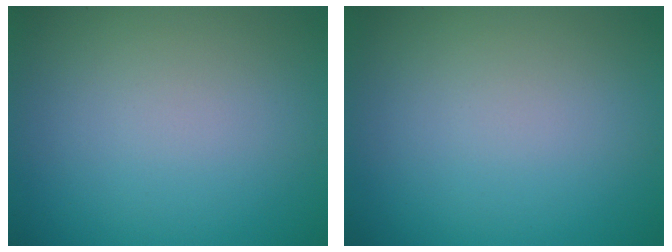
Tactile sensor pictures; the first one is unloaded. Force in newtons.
{"total": 0.0}